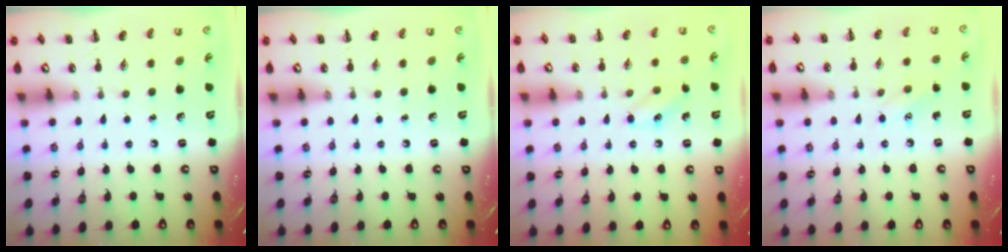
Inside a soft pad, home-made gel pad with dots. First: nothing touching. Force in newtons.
{"total": 0.0}
{"total": 8.7, "press": 8.5, "slide": 1.8}
{"total": 5.6, "press": 5.4, "slide": 1.5}